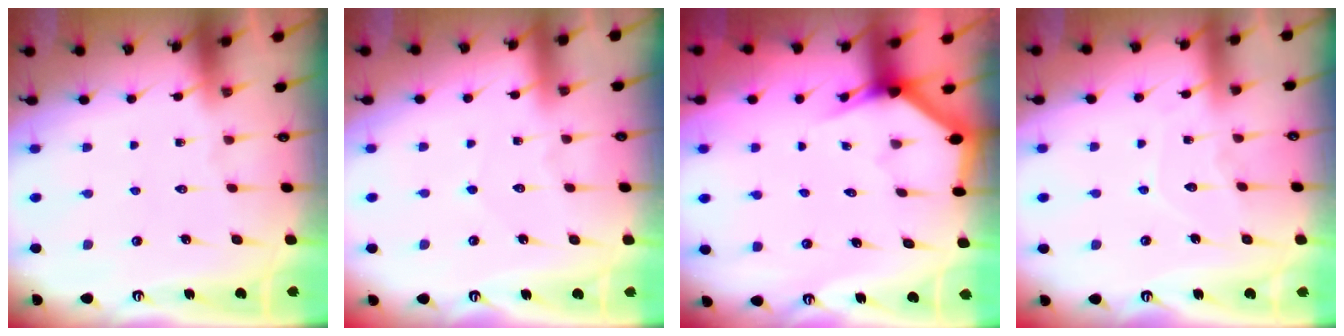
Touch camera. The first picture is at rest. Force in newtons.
{"total": 2.9, "press": 2.9, "slide": 0.3}
{"total": 3.2, "press": 3.2, "slide": 0.1}
{"total": 6.1, "press": 6.1, "slide": 0.6}